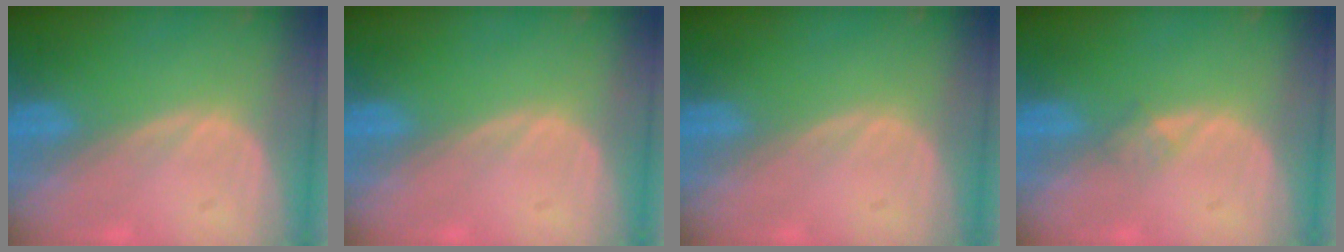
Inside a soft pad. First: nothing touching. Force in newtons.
{"total": 0.0}
{"total": 0.0}
{"total": 1.1, "press": 1.0, "slide": 0.1}